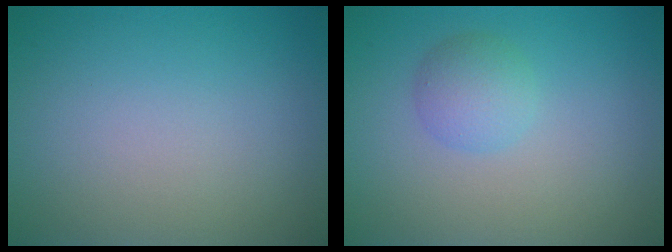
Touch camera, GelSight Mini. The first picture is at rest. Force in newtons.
{"total": 2.3, "press": 2.3, "slide": 0.1}